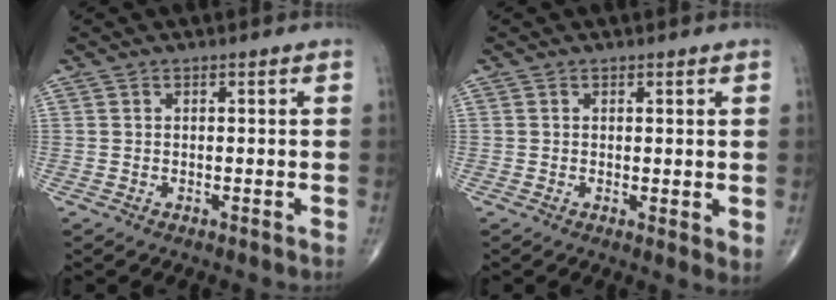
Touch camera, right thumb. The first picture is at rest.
{"total": 2.6, "force": [0.3, 0.8, 2.5], "torque": [-0.041, -0.012, 0.004]}